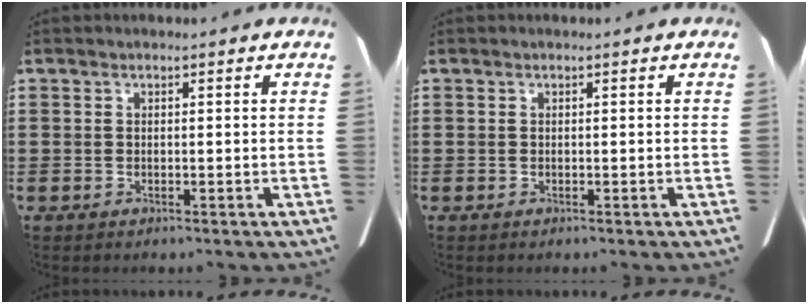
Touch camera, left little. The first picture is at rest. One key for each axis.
{"total": 0.0}